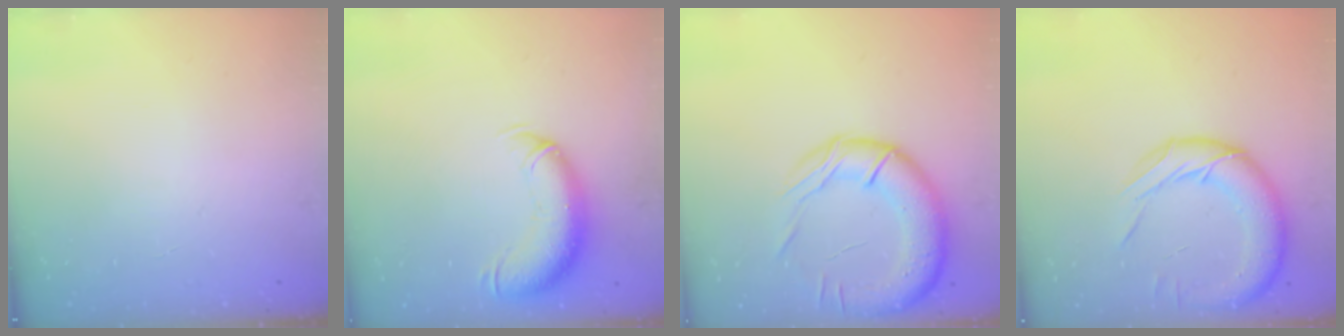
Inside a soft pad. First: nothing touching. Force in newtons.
{"total": 12.5, "press": 12.2, "slide": 3.0}
{"total": 19.3, "press": 19.1, "slide": 2.8}
{"total": 16.0, "press": 15.9, "slide": 1.9}